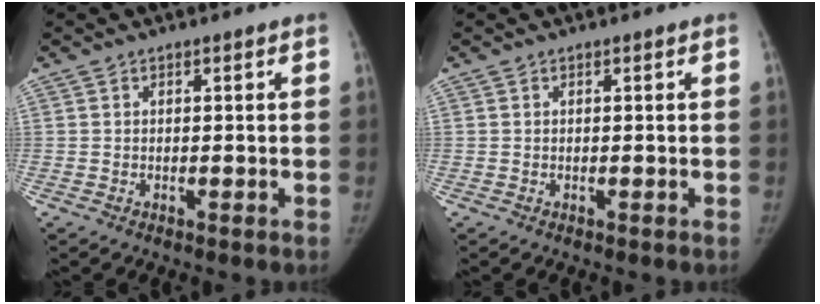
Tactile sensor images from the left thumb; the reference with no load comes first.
{"total": 0.0}